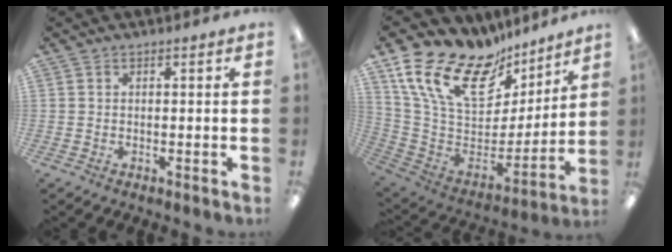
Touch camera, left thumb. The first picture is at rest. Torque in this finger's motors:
{"motor_torque": [2.06, 2.04, 1.35, -1.41, 0.39]}